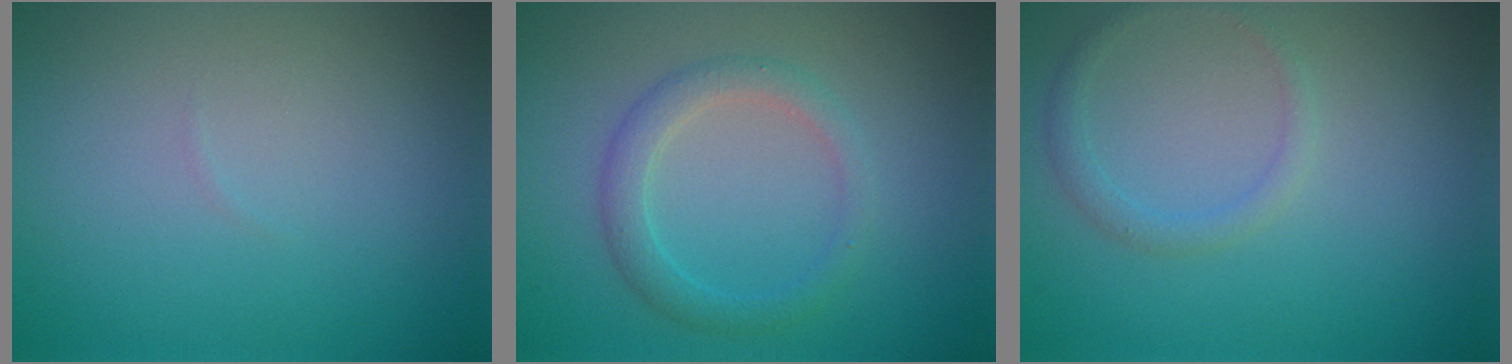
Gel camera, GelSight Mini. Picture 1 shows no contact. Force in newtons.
{"total": 2.4, "press": 2.4, "slide": 0.1}
{"total": 1.4, "press": 1.4, "slide": 0.0}